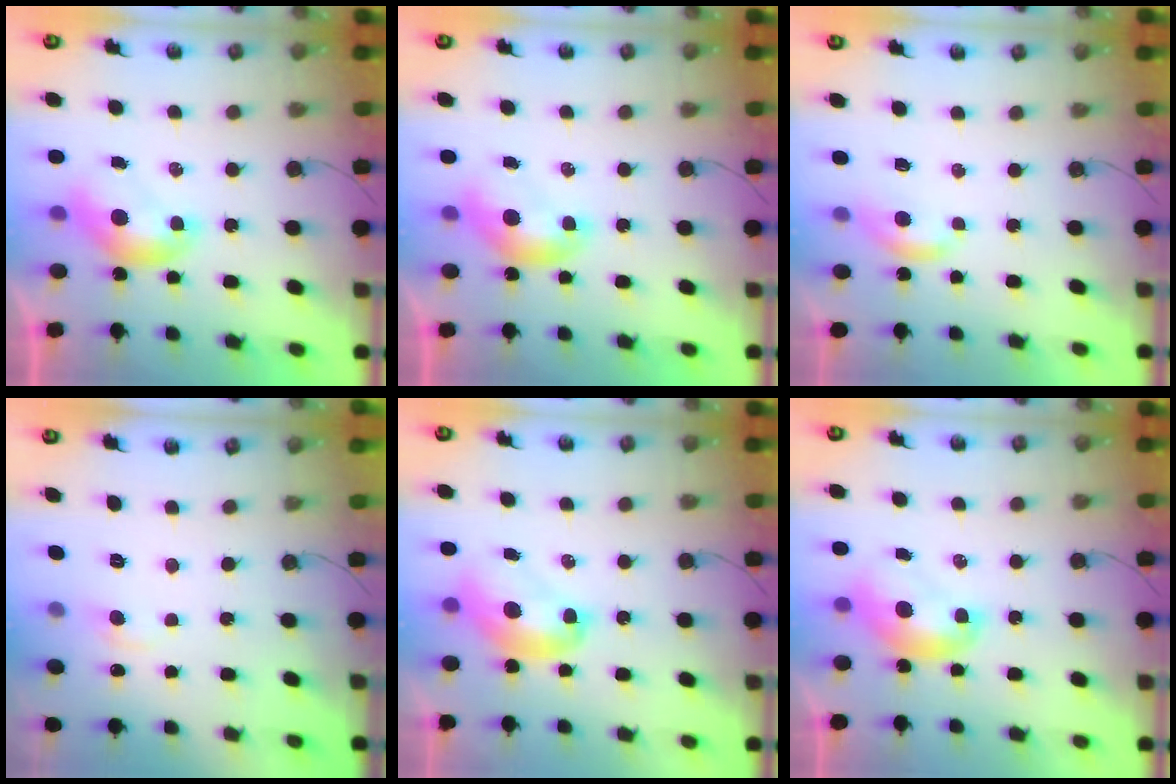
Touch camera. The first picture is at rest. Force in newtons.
{"total": 0.0}
{"total": 2.6, "press": 2.6, "slide": 0.4}
{"total": 0.9, "press": 0.3, "slide": 0.8}
{"total": 3.6, "press": 3.6, "slide": 0.4}
{"total": 2.2, "press": 2.1, "slide": 0.3}